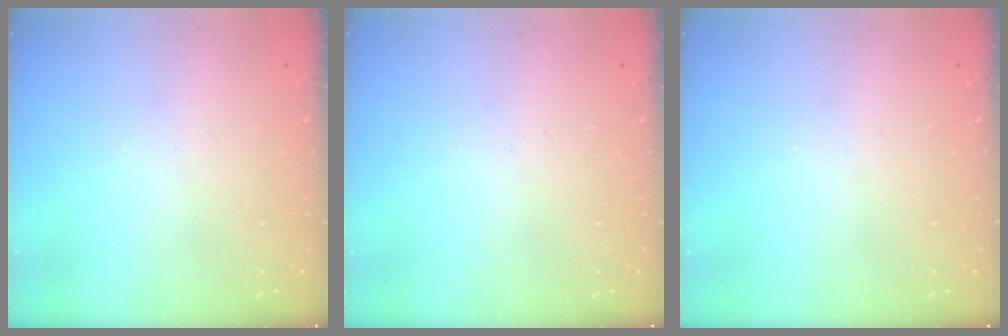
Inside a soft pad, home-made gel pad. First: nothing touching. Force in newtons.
{"total": 0.0}
{"total": 0.0}